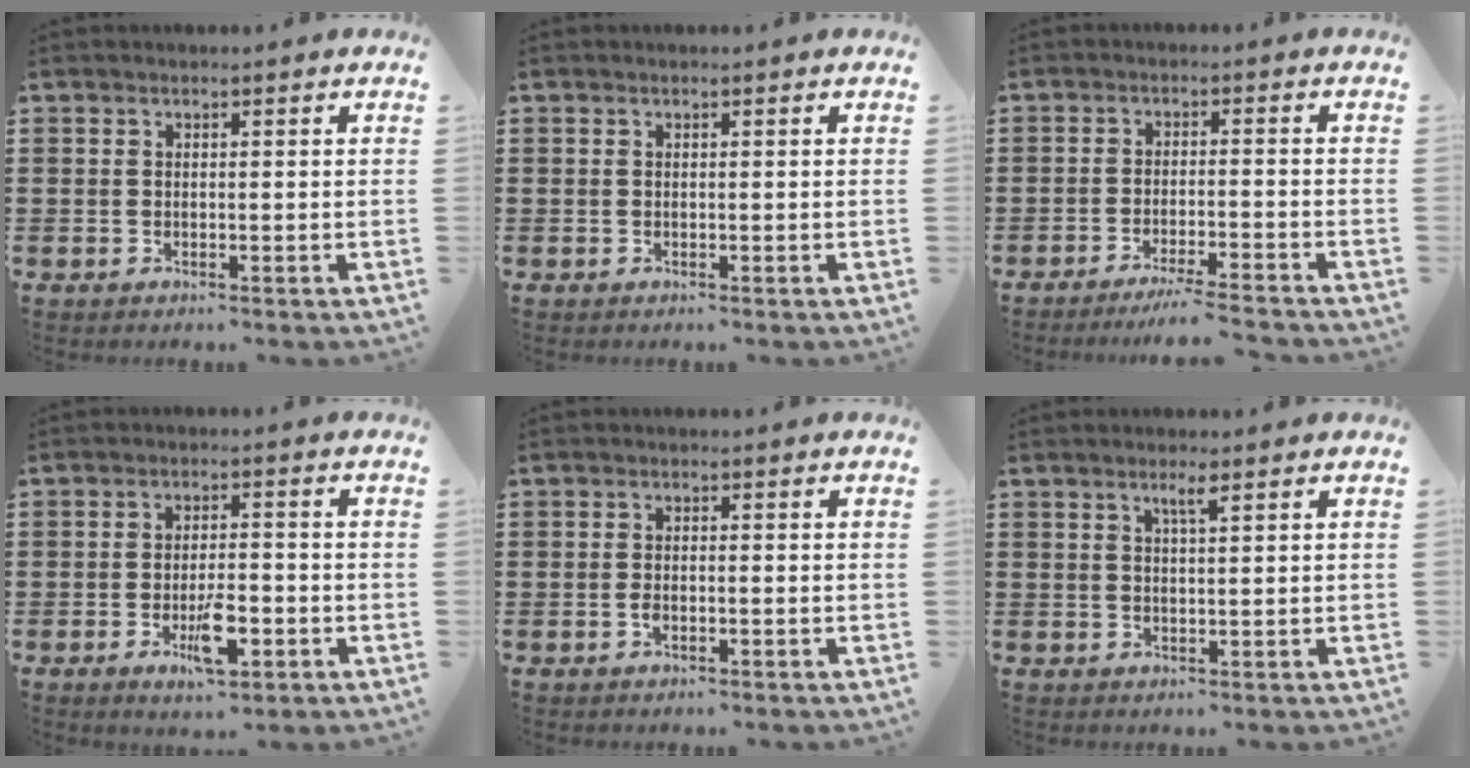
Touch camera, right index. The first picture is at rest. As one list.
[{"total": 0.0}, {"total": 3.9, "force": [-3.5, -0.6, 1.6], "torque": [-0.027, -0.011, -0.066]}, {"total": 6.7, "force": [-2.5, 2.4, 5.8], "torque": [-0.103, 0.000, -0.040]}, {"total": 1.3, "force": [-0.6, 0.4, 1.1], "torque": [-0.022, -0.003, -0.010]}, {"total": 2.1, "force": [1.2, 0.2, 1.8], "torque": [-0.038, 0.001, 0.020]}]